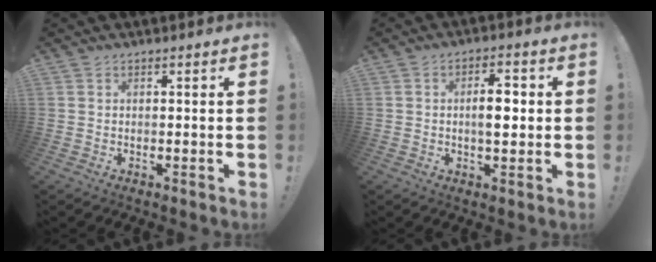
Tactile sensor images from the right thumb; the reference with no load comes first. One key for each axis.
{"total": 6.1, "fx": 0.0, "fy": 2.7, "fz": 5.5, "tx": -0.080, "ty": 0.005, "tz": -0.005}